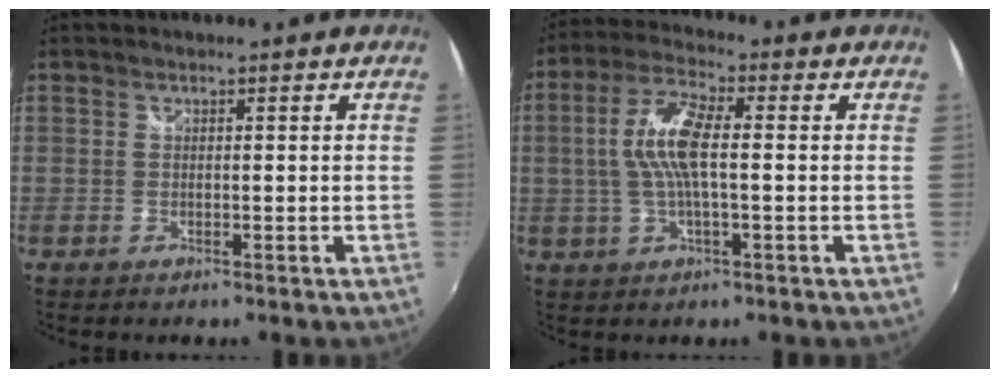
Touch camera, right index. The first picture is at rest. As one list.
[{"total": 9.3, "force": [0.3, 2.6, 8.9], "torque": [-0.180, 0.008, 0.006]}]